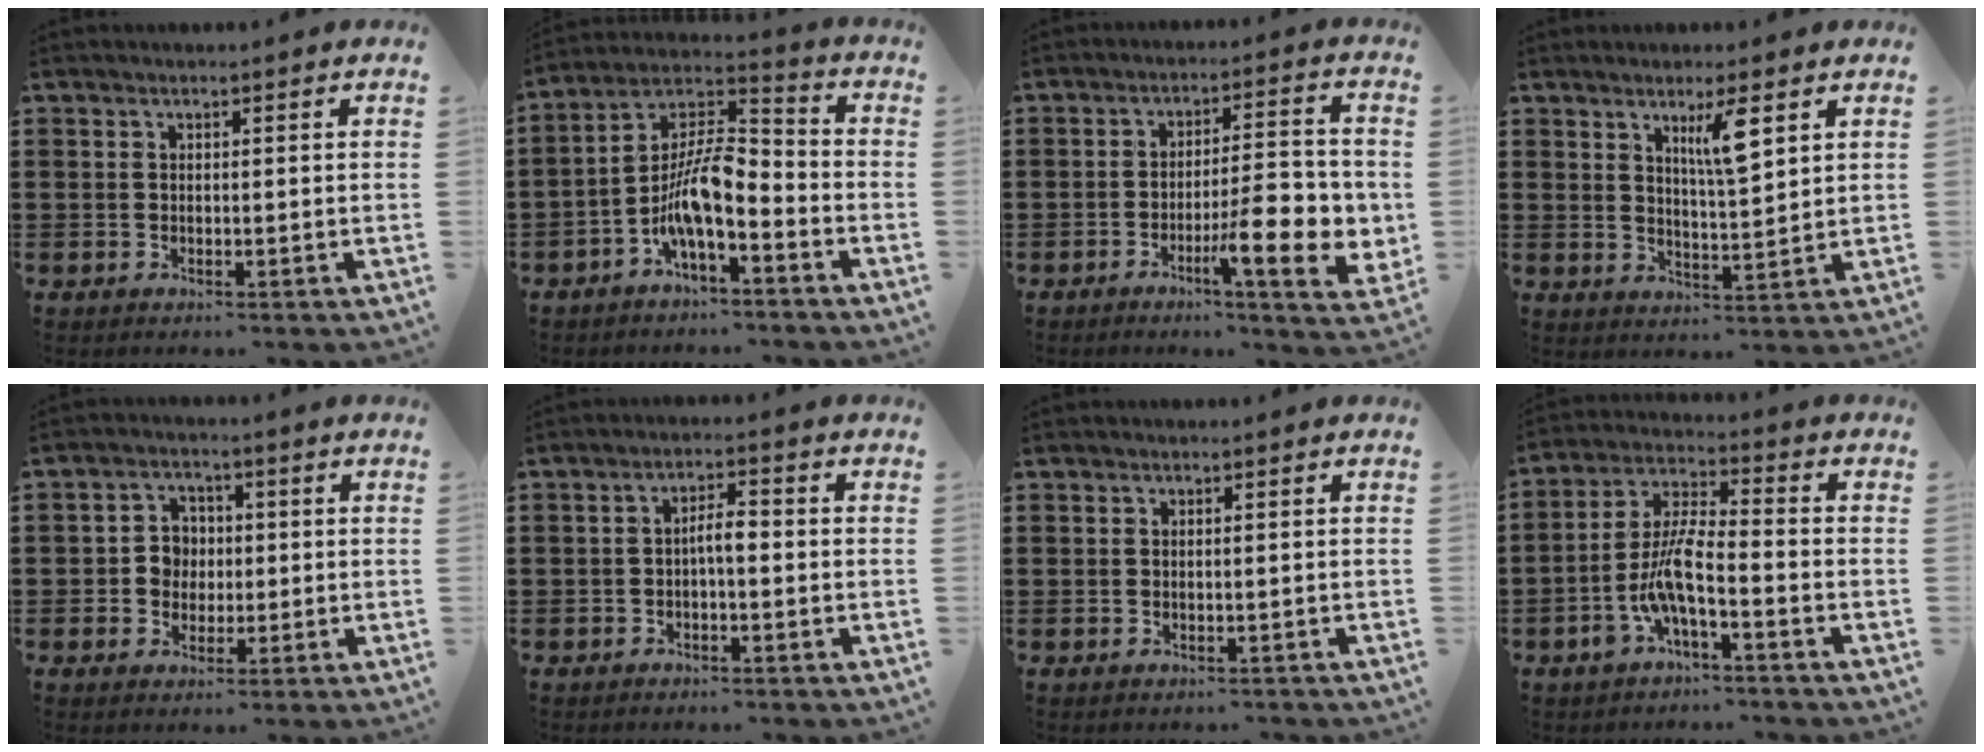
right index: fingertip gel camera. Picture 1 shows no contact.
{"total": 8.8, "force": [-4.3, 2.5, 7.2], "torque": [-0.172, -0.017, -0.089]}
{"total": 10.0, "force": [-3.3, 2.2, 9.2], "torque": [-0.130, -0.005, -0.054]}
{"total": 5.6, "force": [3.0, 0.9, 4.6], "torque": [-0.082, -0.001, 0.045]}
{"total": 3.9, "force": [-0.1, 3.6, 1.6], "torque": [-0.045, 0.011, -0.006]}
{"total": 2.8, "force": [-0.6, 0.7, 2.7], "torque": [-0.049, 0.005, -0.014]}
{"total": 0.0}
{"total": 7.3, "force": [-3.5, 1.5, 6.3], "torque": [-0.141, -0.011, -0.069]}